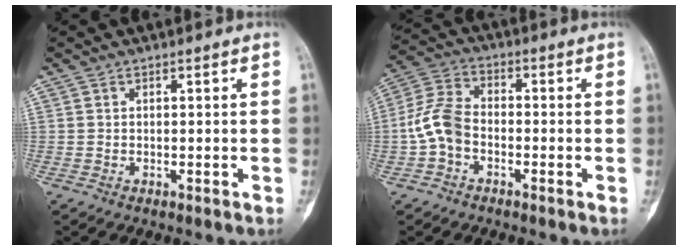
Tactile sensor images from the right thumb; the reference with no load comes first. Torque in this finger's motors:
{"motor_torque": [0.23, 0.24, 0.13, -0.10, 0.05]}